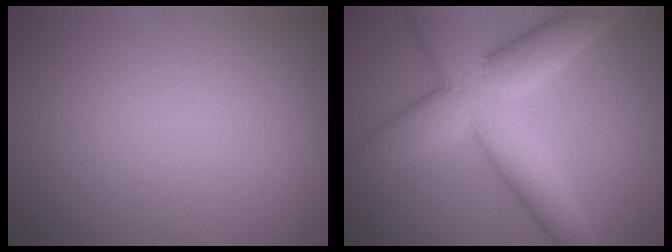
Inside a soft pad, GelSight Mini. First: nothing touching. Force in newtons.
{"total": 9.4, "press": 9.4, "slide": 0.6}